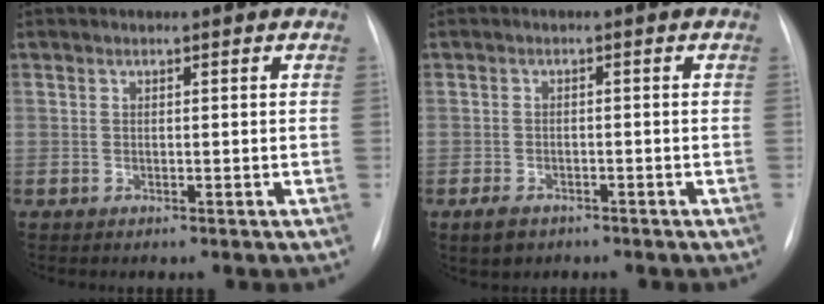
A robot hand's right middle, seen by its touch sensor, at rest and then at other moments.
{"total": 3.2, "force": [-2.2, 1.9, 1.4], "torque": [-0.030, -0.001, -0.030]}